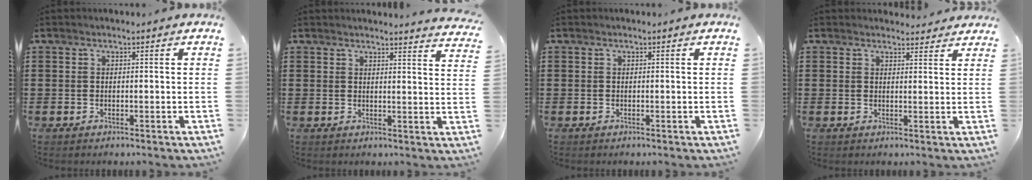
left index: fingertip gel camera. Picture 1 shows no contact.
{"total": 2.8, "force": [2.7, -0.5, 0.3], "torque": [-0.007, -0.016, 0.048]}
{"total": 0.0}
{"total": 2.1, "force": [2.0, 0.4, 0.1], "torque": [0.000, -0.006, 0.038]}